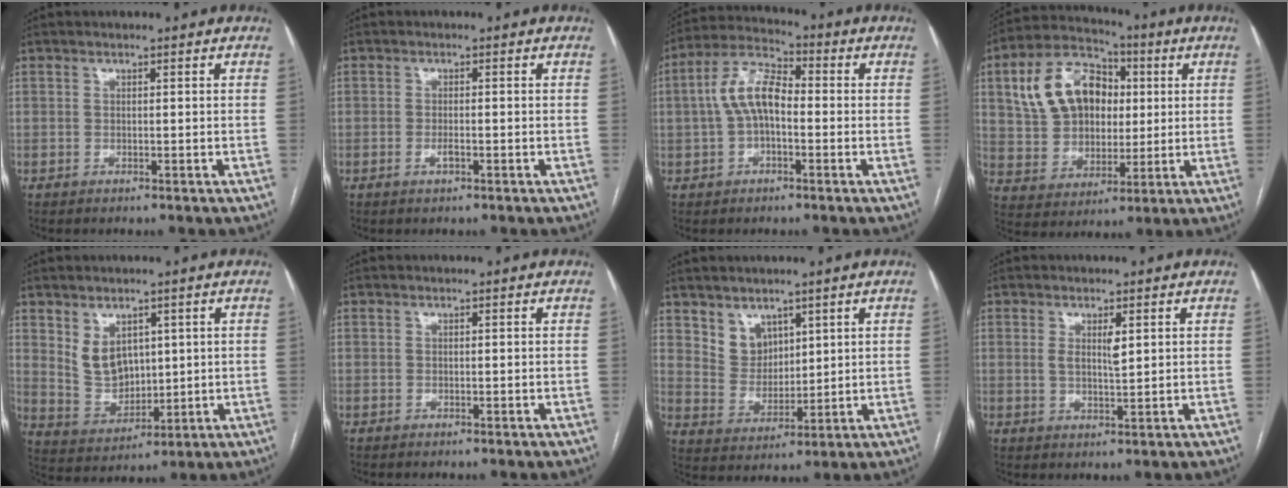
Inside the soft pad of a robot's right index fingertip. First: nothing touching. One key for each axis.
{"total": 1.2, "fx": -0.6, "fy": 0.4, "fz": 1.0, "tx": -0.019, "ty": 0.001, "tz": -0.009}
{"total": 8.5, "fx": -0.4, "fy": 4.1, "fz": 7.5, "tx": -0.161, "ty": 0.031, "tz": -0.013}
{"total": 14.3, "fx": 3.7, "fy": 10.5, "fz": 9.1, "tx": -0.193, "ty": 0.044, "tz": 0.071}
{"total": 6.6, "fx": 2.6, "fy": 4.7, "fz": 3.9, "tx": -0.083, "ty": 0.003, "tz": 0.066}
{"total": 0.0}
{"total": 5.4, "fx": 3.6, "fy": 3.8, "fz": 1.3, "tx": -0.030, "ty": 0.003, "tz": 0.080}
{"total": 2.9, "fx": 0.9, "fy": 0.7, "fz": 2.7, "tx": -0.050, "ty": -0.006, "tz": 0.017}